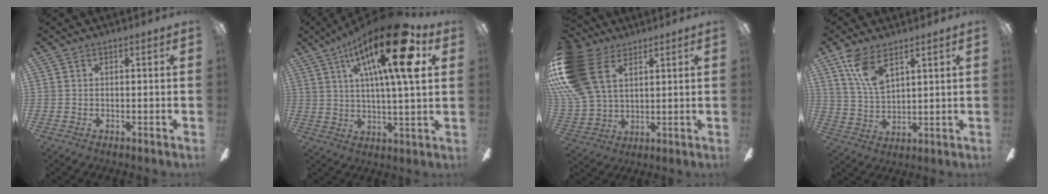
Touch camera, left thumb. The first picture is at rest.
{"total": 23.8, "force": [10.8, 6.6, 20.1], "torque": [-0.310, -0.040, 0.160]}
{"total": 21.1, "force": [7.8, 14.5, 13.2], "torque": [-0.308, -0.022, 0.143]}
{"total": 10.3, "force": [6.6, 4.2, 6.7], "torque": [-0.152, -0.017, 0.122]}